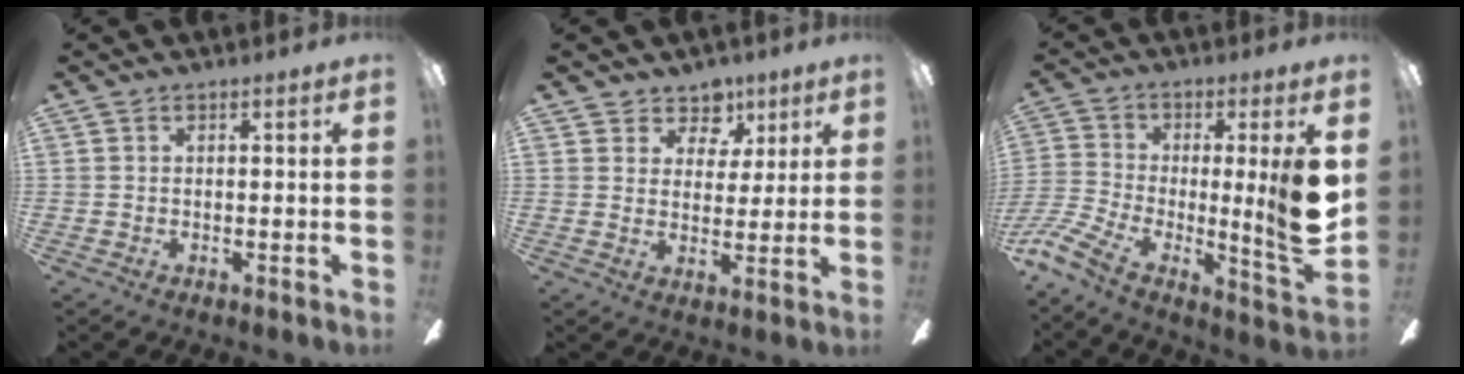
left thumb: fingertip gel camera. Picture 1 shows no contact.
{"total": 7.3, "force": [4.8, 5.3, 1.5], "torque": [-0.023, -0.026, 0.090]}
{"total": 17.5, "force": [-1.2, 4.8, 16.8], "torque": [-0.296, -0.015, -0.019]}